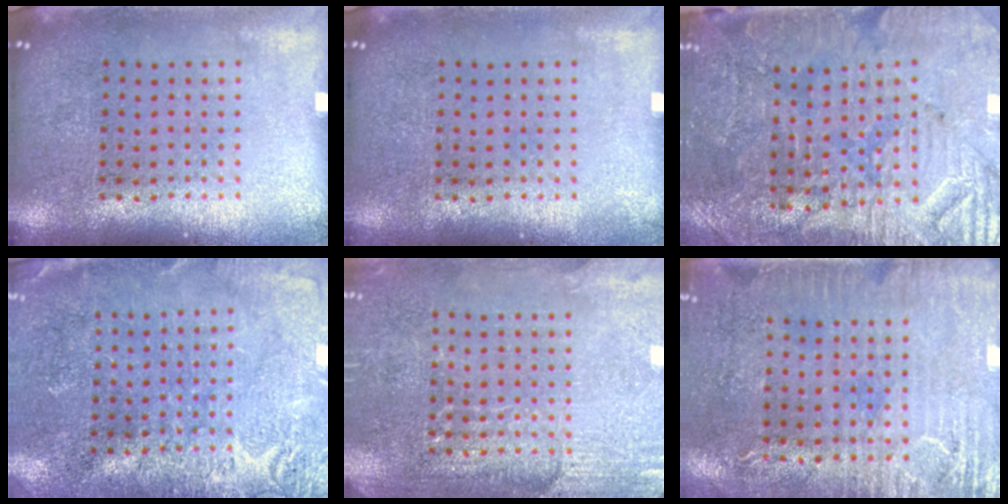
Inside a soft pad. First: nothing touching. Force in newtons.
{"total": 0.0}
{"total": 3.7, "press": 3.5, "slide": 1.3}
{"total": 2.7, "press": 2.6, "slide": 0.5}
{"total": 2.9, "press": 2.8, "slide": 0.8}
{"total": 3.0, "press": 2.5, "slide": 1.7}